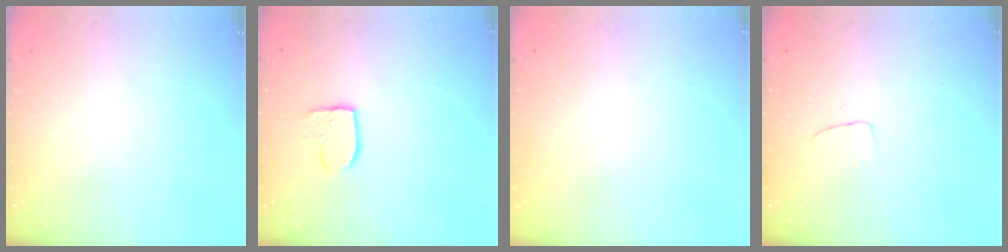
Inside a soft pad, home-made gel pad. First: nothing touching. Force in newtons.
{"total": 8.1, "press": 8.0, "slide": 0.6}
{"total": 0.0}
{"total": 3.3, "press": 3.3, "slide": 0.2}